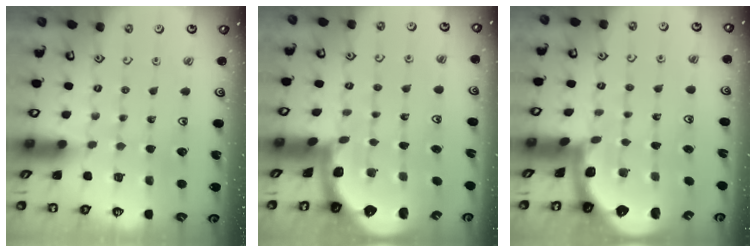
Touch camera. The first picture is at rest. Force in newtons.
{"total": 2.4, "press": 2.3, "slide": 0.8}
{"total": 2.4, "press": 2.3, "slide": 0.8}